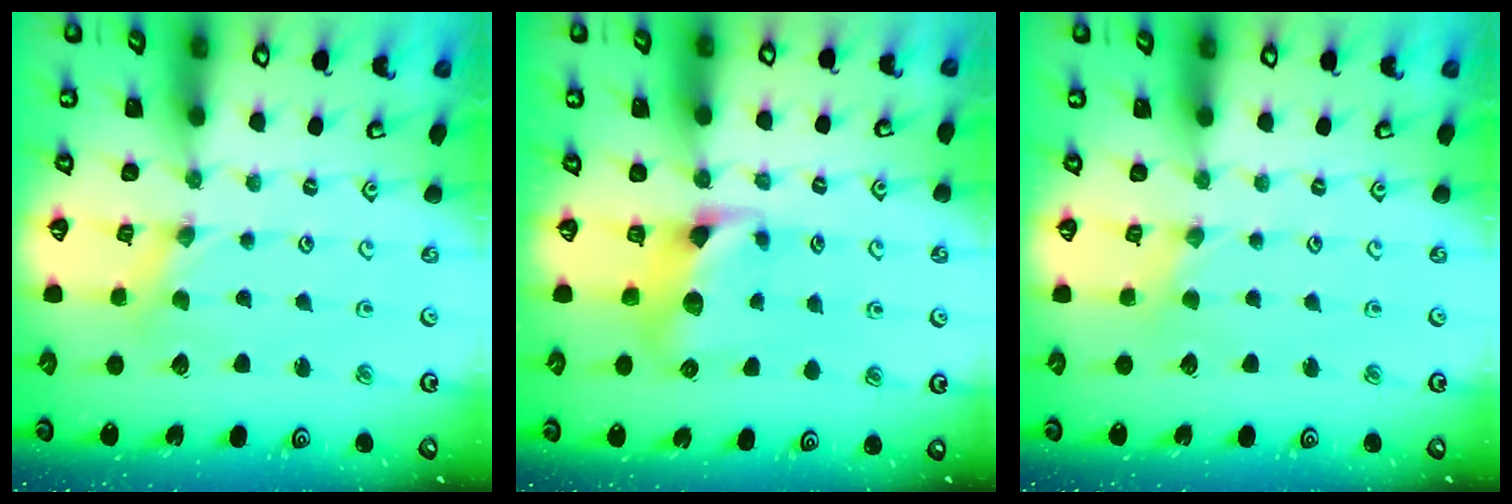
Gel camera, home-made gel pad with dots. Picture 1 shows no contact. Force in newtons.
{"total": 6.9, "press": 6.8, "slide": 0.6}
{"total": 1.2, "press": 1.2, "slide": 0.3}